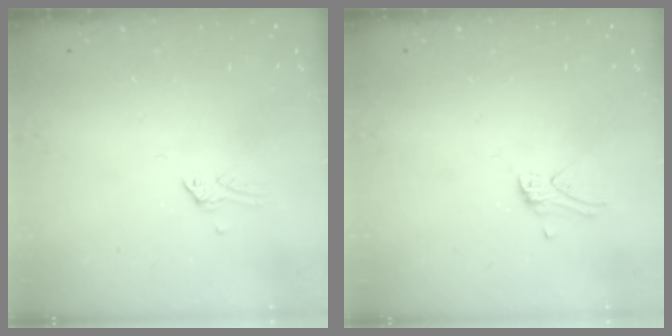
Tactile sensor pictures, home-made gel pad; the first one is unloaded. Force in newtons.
{"total": 3.0, "press": 3.0, "slide": 0.3}